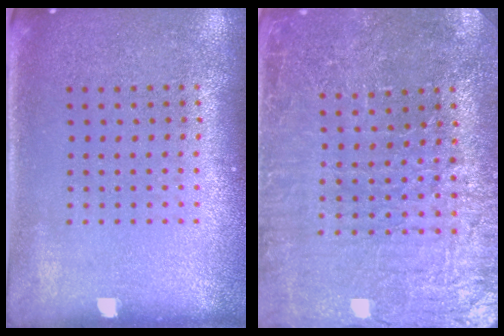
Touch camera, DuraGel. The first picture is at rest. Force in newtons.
{"total": 3.3, "press": 3.3, "slide": 0.4}